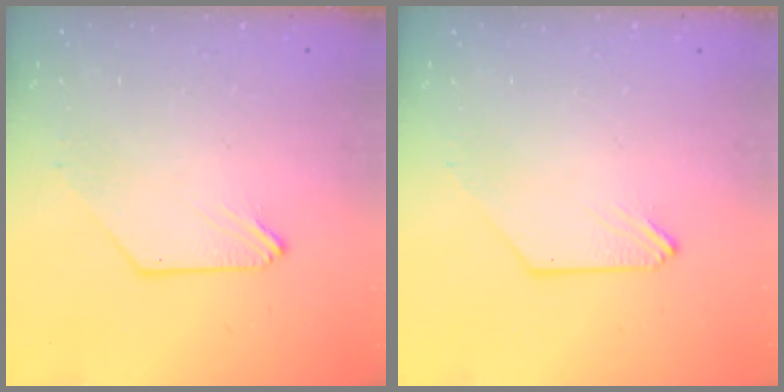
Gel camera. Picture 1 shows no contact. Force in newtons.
{"total": 0.0}